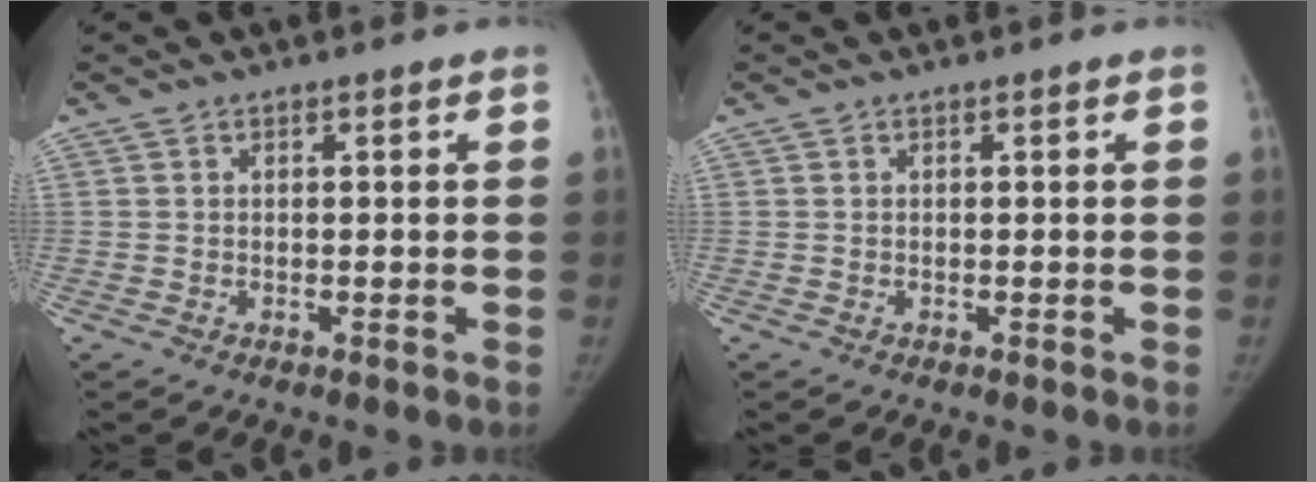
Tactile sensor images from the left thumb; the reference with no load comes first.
{"total": 0.0}